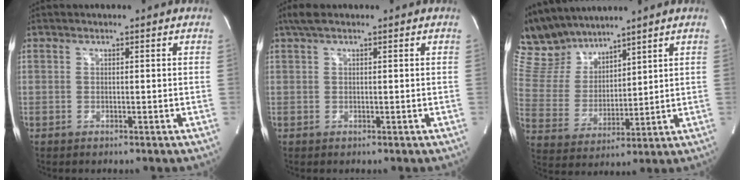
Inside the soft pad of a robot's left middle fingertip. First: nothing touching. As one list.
[{"total": 2.6, "force": [1.9, 0.5, 1.8], "torque": [-0.041, 0.022, 0.037]}, {"total": 11.1, "force": [10.2, 3.5, 2.7], "torque": [-0.077, 0.019, 0.213]}]